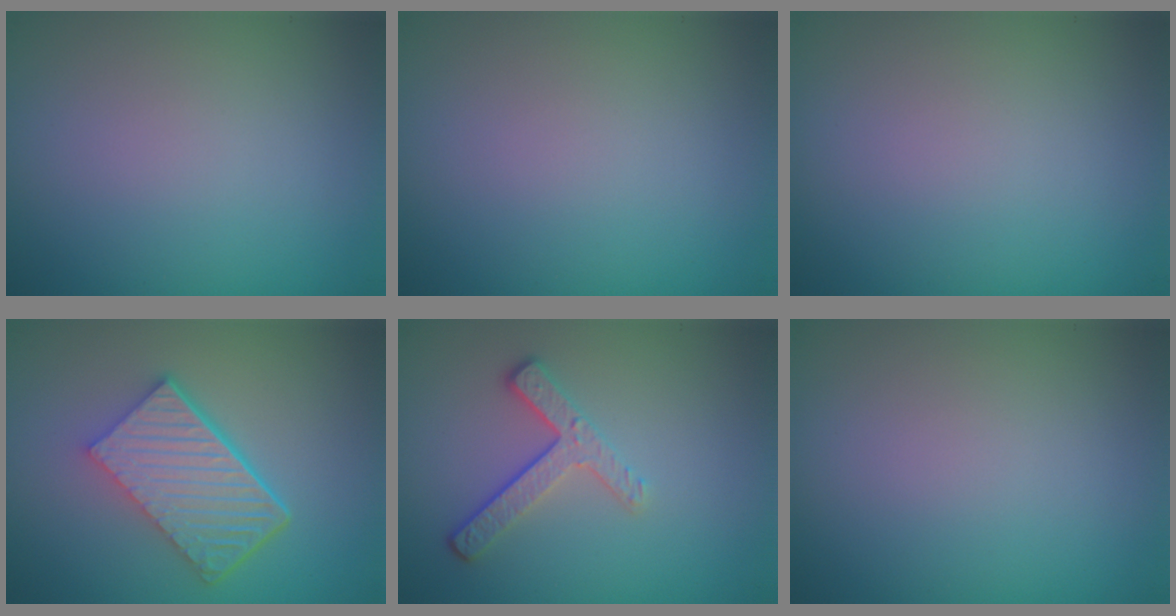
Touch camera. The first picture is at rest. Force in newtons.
{"total": 0.0}
{"total": 0.0}
{"total": 6.7, "press": 4.5, "slide": 5.0}
{"total": 3.4, "press": 2.5, "slide": 2.3}
{"total": 0.0}